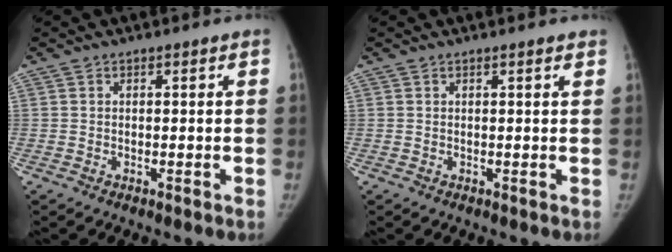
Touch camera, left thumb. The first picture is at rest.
{"total": 0.9, "force": [0.6, 0.2, 0.6], "torque": [-0.006, -0.001, 0.007]}